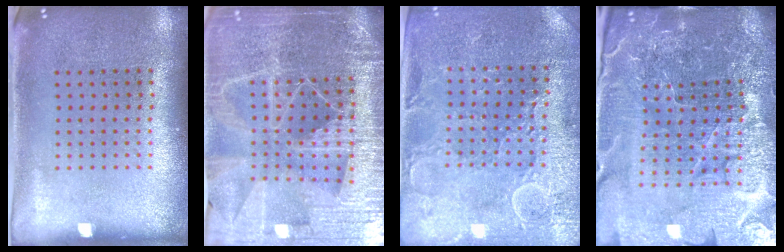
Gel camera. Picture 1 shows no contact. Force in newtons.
{"total": 5.8, "press": 5.1, "slide": 2.7}
{"total": 3.2, "press": 3.2, "slide": 0.5}
{"total": 6.1, "press": 5.5, "slide": 2.5}